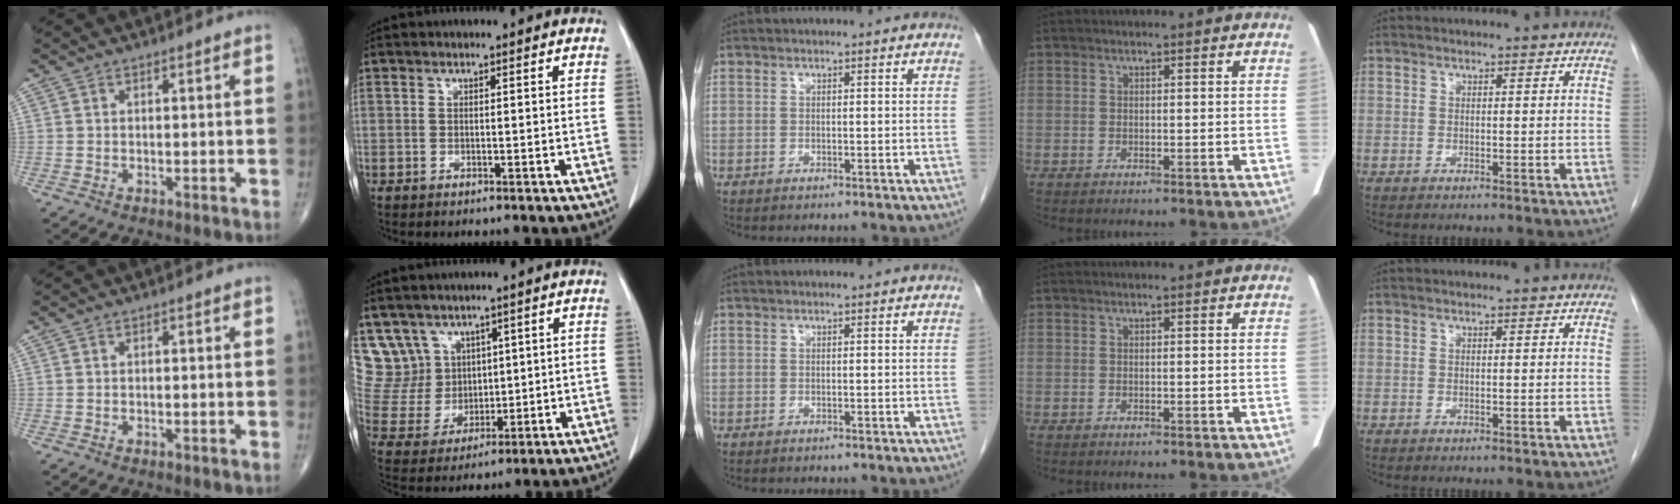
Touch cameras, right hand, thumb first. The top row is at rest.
{"index": {"total": 9.6, "force": [5.9, 7.5, 0.5], "torque": [-0.025, 0.037, 0.138]}}